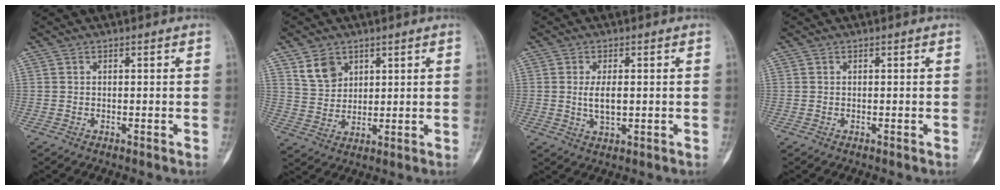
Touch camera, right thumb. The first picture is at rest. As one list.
[{"total": 6.3, "force": [3.6, 4.5, 2.5], "torque": [-0.026, -0.020, 0.076]}, {"total": 4.2, "force": [0.1, 2.0, 3.7], "torque": [-0.065, -0.007, 0.006]}, {"total": 0.0}]